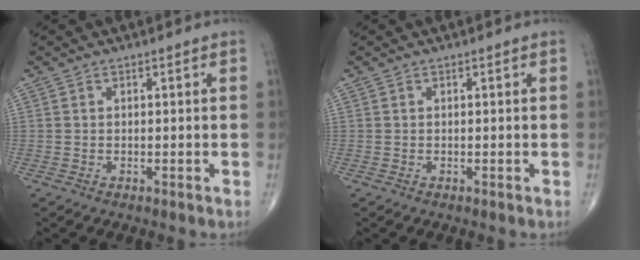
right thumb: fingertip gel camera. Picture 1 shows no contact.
{"total": 0.0}